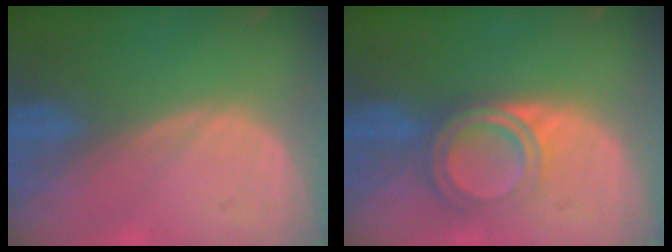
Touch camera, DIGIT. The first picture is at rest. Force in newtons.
{"total": 6.2, "press": 5.3, "slide": 3.3}